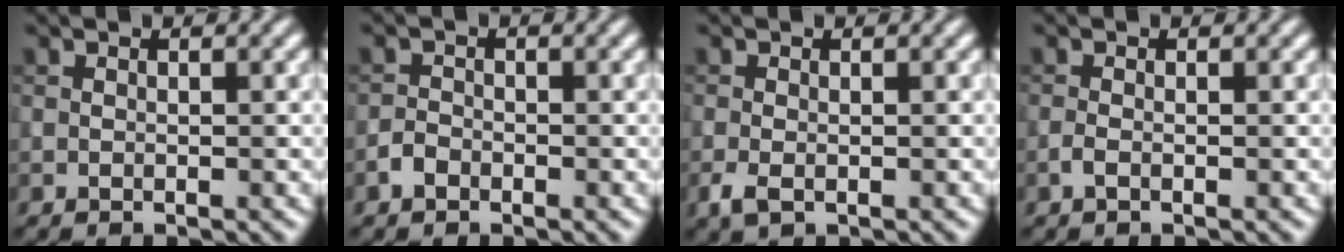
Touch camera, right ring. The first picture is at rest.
{"total": 1.1, "force": [-0.8, 0.7, 0.4], "torque": [-0.004, 0.004, -0.019]}
{"total": 1.7, "force": [-0.6, 0.9, 1.2], "torque": [-0.030, -0.008, -0.012]}
{"total": 0.7, "force": [-0.4, 0.2, 0.6], "torque": [-0.017, 0.000, -0.010]}